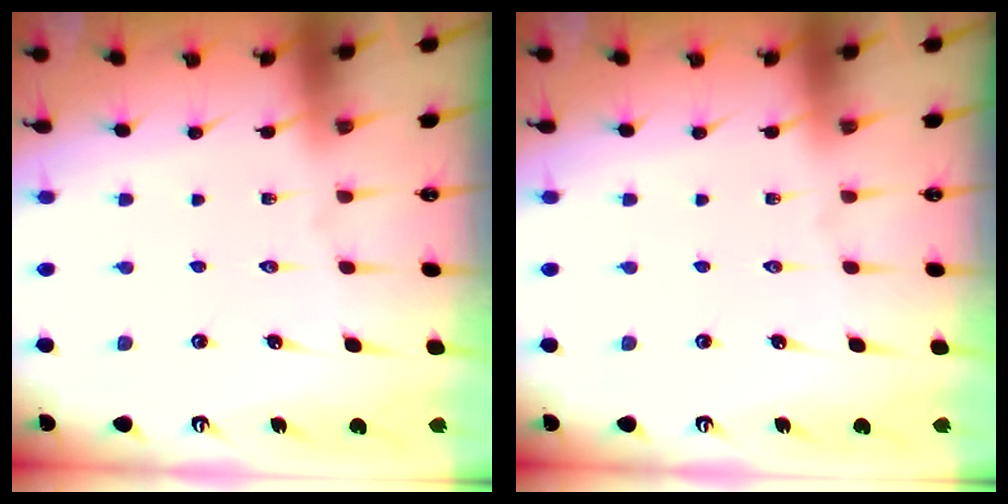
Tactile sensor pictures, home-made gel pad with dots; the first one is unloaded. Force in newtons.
{"total": 0.0}